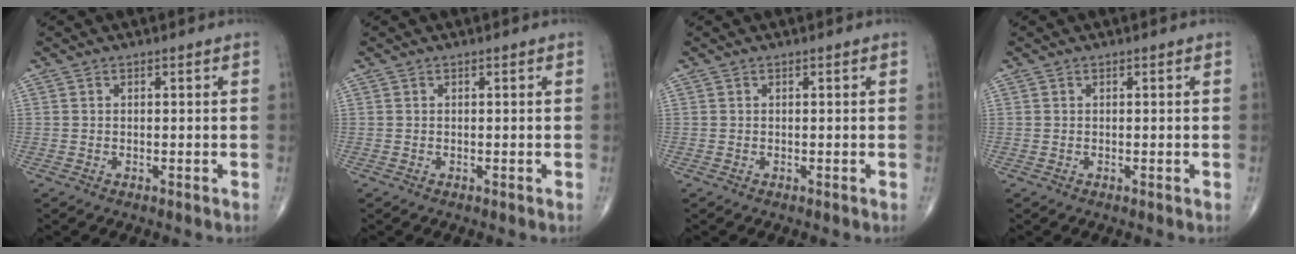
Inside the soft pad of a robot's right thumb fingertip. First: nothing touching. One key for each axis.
{"total": 0.0}
{"total": 0.0}
{"total": 0.0}